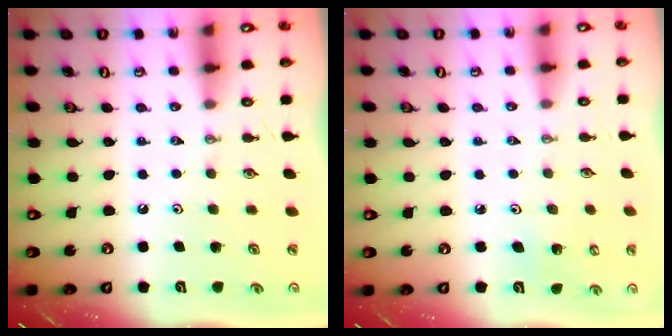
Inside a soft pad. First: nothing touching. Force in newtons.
{"total": 3.5, "press": 3.2, "slide": 1.3}